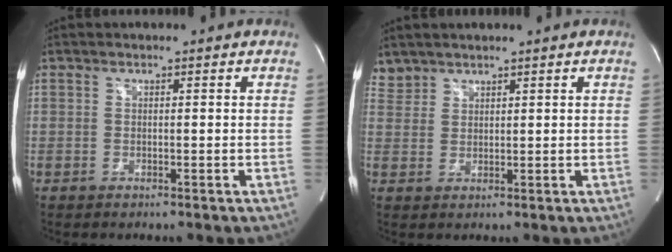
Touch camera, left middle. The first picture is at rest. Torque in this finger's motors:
{"motor_torque": [-0.13, -0.14, -0.11, -0.02]}